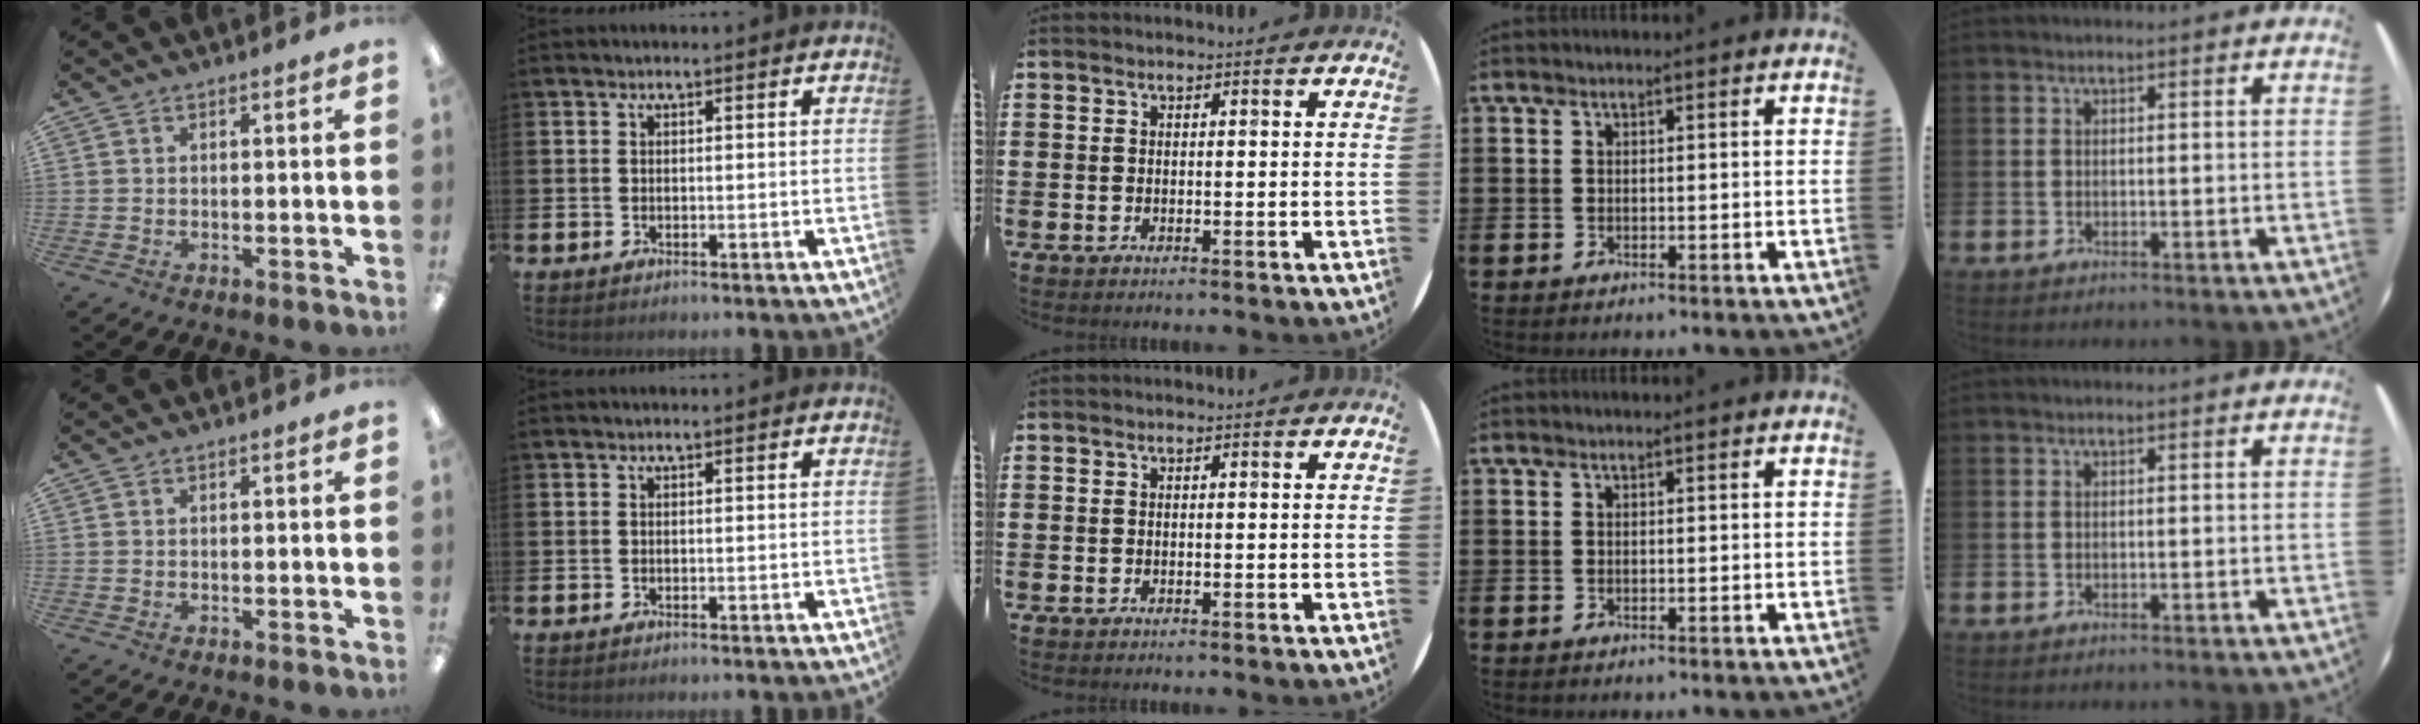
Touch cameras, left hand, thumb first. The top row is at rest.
{}